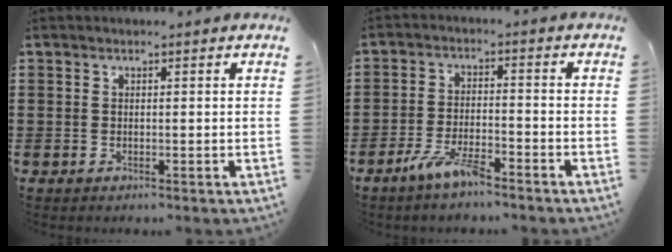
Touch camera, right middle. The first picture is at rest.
{"total": 5.5, "force": [-4.0, 1.0, 3.6], "torque": [-0.079, -0.006, -0.076]}